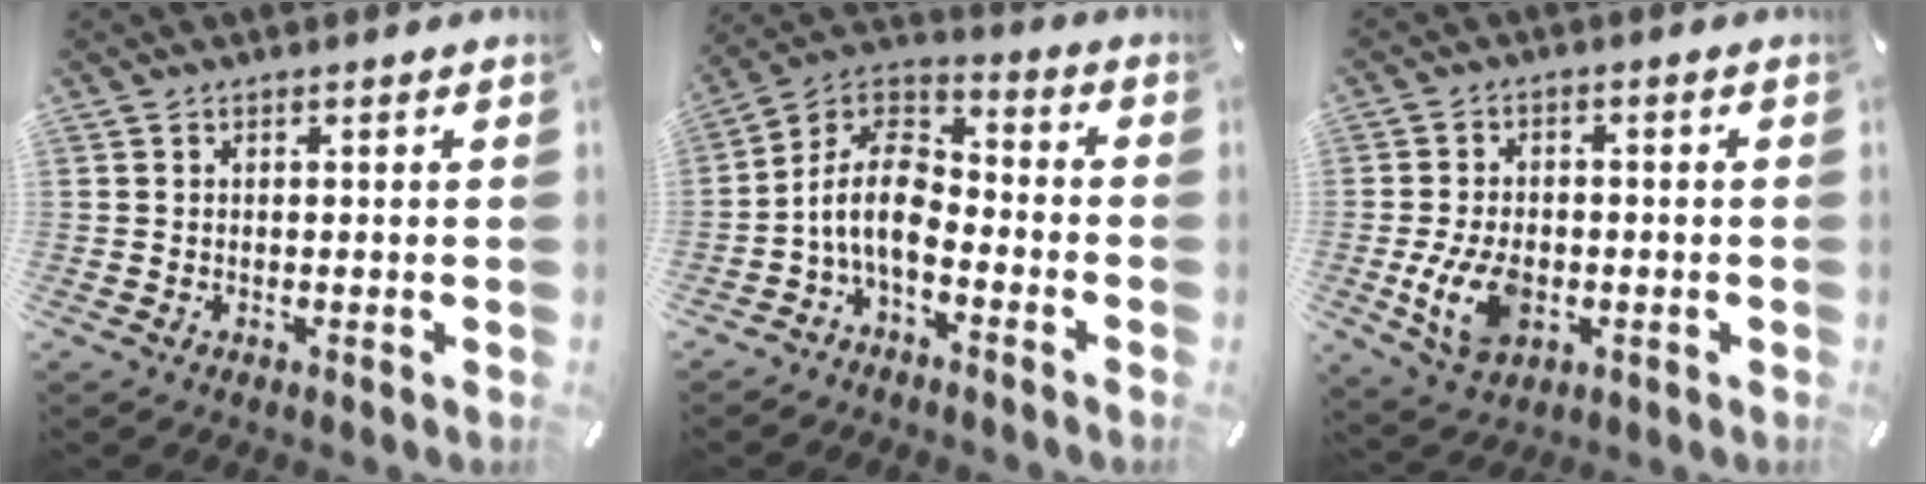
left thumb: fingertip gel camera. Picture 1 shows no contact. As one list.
[{"total": 11.5, "force": [-4.8, 6.5, 8.1], "torque": [-0.180, 0.013, -0.096]}, {"total": 10.1, "force": [-2.4, 6.9, 6.9], "torque": [-0.148, 0.002, -0.040]}]